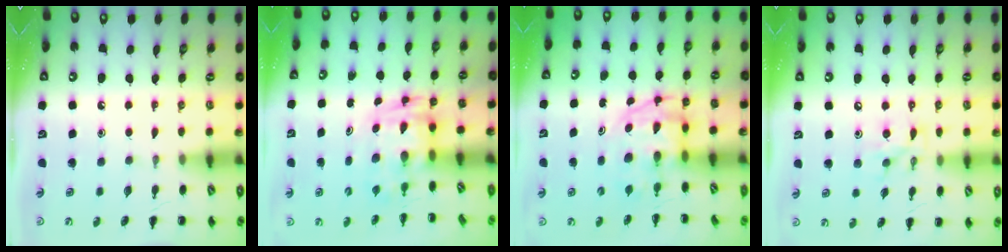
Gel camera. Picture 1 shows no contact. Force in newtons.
{"total": 3.4, "press": 3.3, "slide": 0.6}
{"total": 3.5, "press": 3.4, "slide": 0.5}
{"total": 8.7, "press": 8.6, "slide": 0.6}